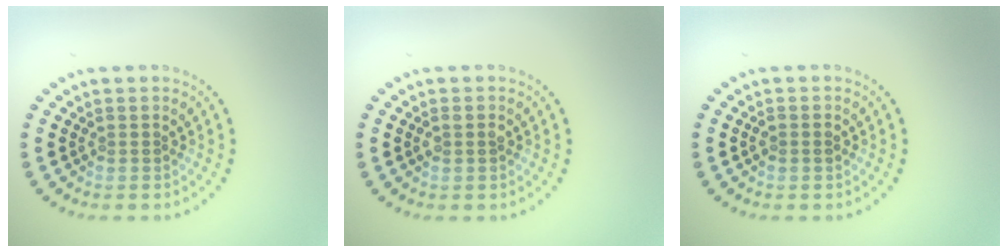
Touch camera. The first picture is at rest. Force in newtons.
{"total": 1.1, "press": 1.1, "slide": 0.2}
{"total": 0.9, "press": 0.9, "slide": 0.1}